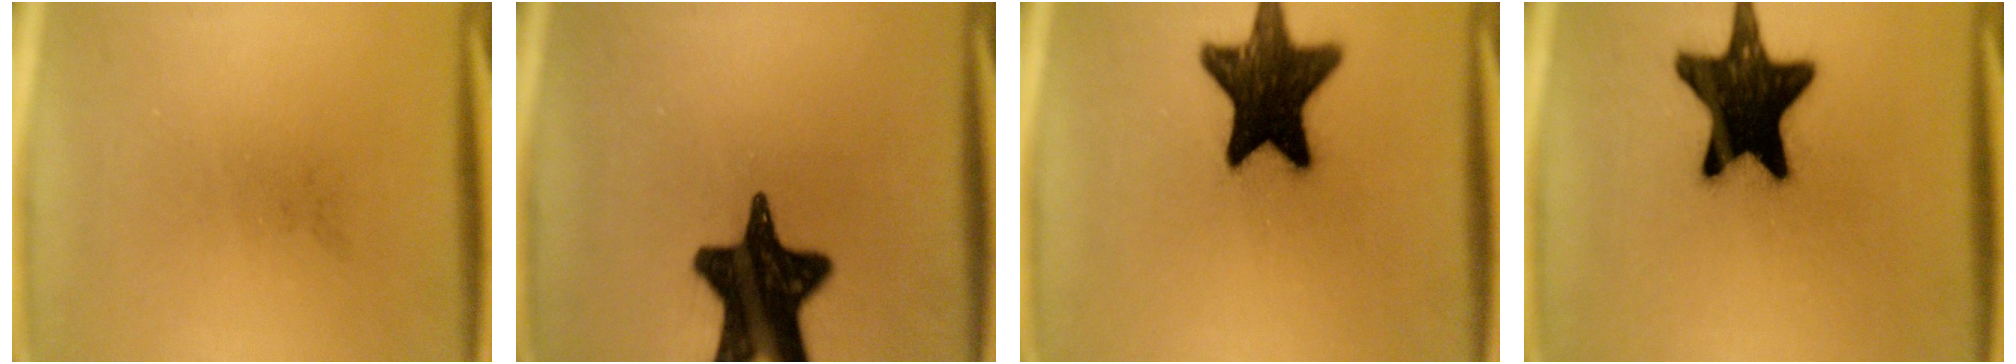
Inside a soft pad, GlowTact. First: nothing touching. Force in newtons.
{"total": 18.5}
{"total": 17.5}
{"total": 19.3}